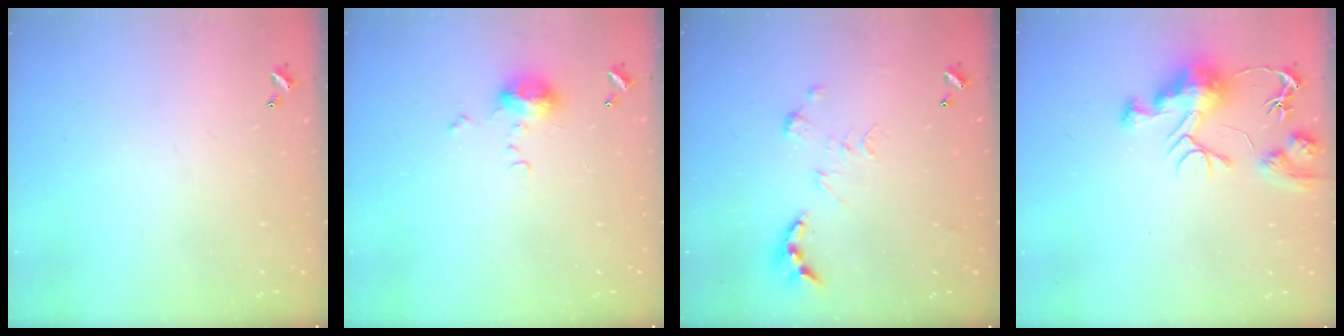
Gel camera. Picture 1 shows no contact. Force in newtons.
{"total": 6.2, "press": 6.2, "slide": 0.7}
{"total": 0.0}
{"total": 12.3, "press": 12.3, "slide": 1.1}